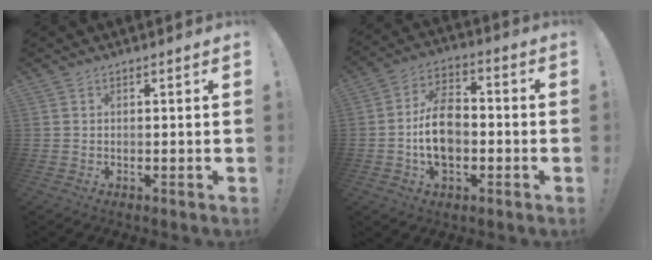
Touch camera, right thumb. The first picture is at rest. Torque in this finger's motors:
{"motor_torque": [1.78, 1.66, 0.50, -0.47, 0.05]}